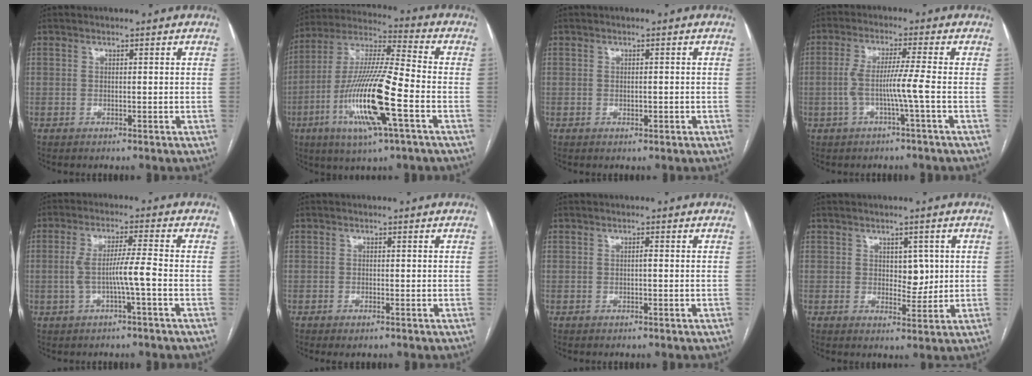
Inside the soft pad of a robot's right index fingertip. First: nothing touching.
{"total": 17.9, "force": [-5.8, 1.4, 16.9], "torque": [-0.342, -0.013, -0.106]}
{"total": 1.2, "force": [-0.3, 0.5, 1.0], "torque": [-0.018, -0.001, -0.002]}
{"total": 5.8, "force": [-1.4, -1.0, 5.5], "torque": [-0.110, 0.010, -0.025]}
{"total": 5.6, "force": [-1.4, -0.4, 5.4], "torque": [-0.106, 0.013, -0.022]}
{"total": 1.3, "force": [-0.8, 0.5, 0.8], "torque": [-0.012, -0.001, -0.008]}
{"total": 0.5, "force": [-0.1, 0.1, 0.5], "torque": [-0.008, 0.001, -0.002]}
{"total": 3.6, "force": [0.8, 2.3, 2.7], "torque": [-0.030, -0.001, 0.015]}